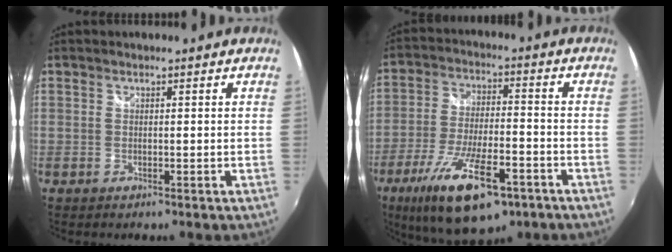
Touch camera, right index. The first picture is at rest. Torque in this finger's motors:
{"motor_torque": [1.78, -0.37, 0.86, 0.21]}